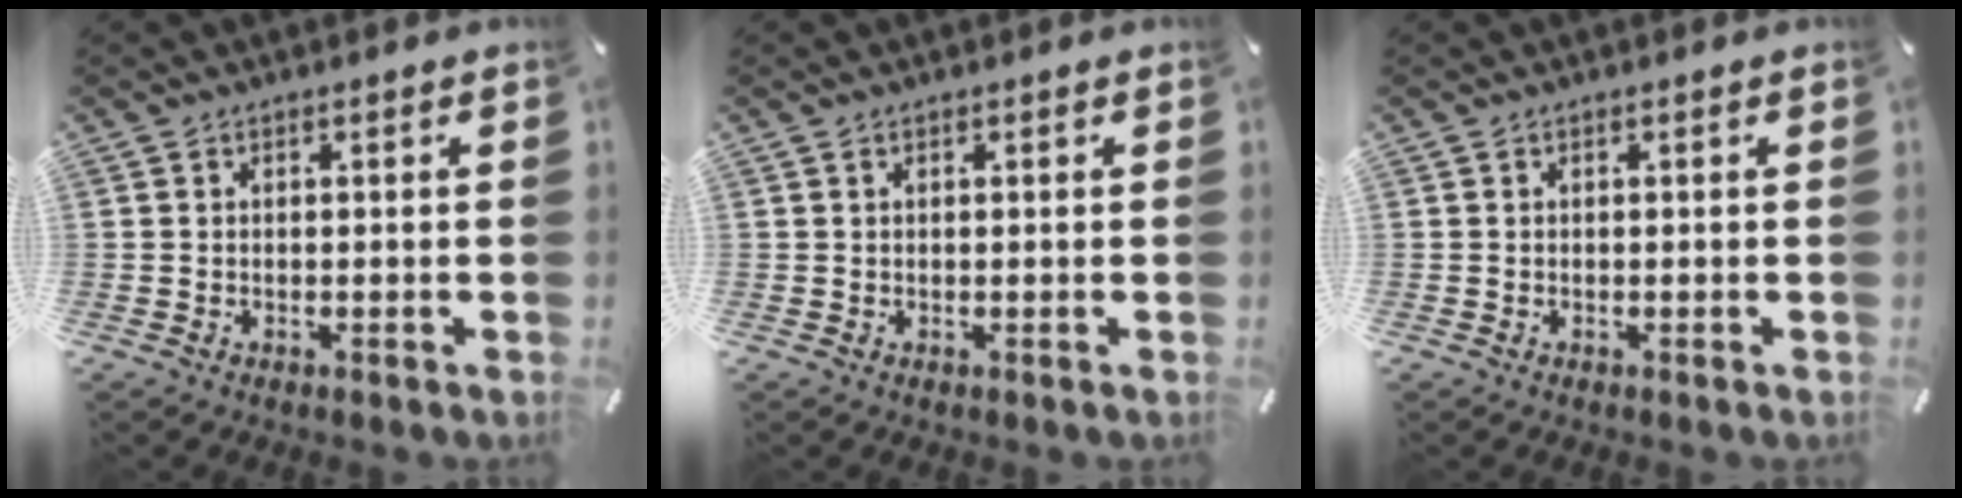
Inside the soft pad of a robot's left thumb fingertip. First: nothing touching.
{"total": 0.5, "force": [0.3, 0.2, 0.4], "torque": [-0.007, 0.002, 0.004]}
{"total": 0.0}